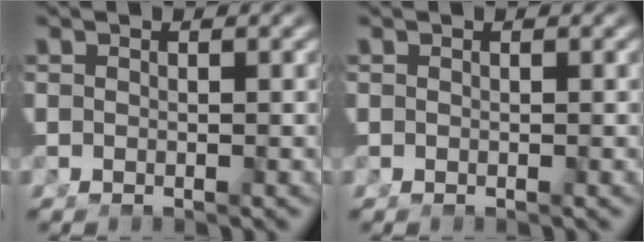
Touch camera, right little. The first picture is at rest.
{"total": 0.0}